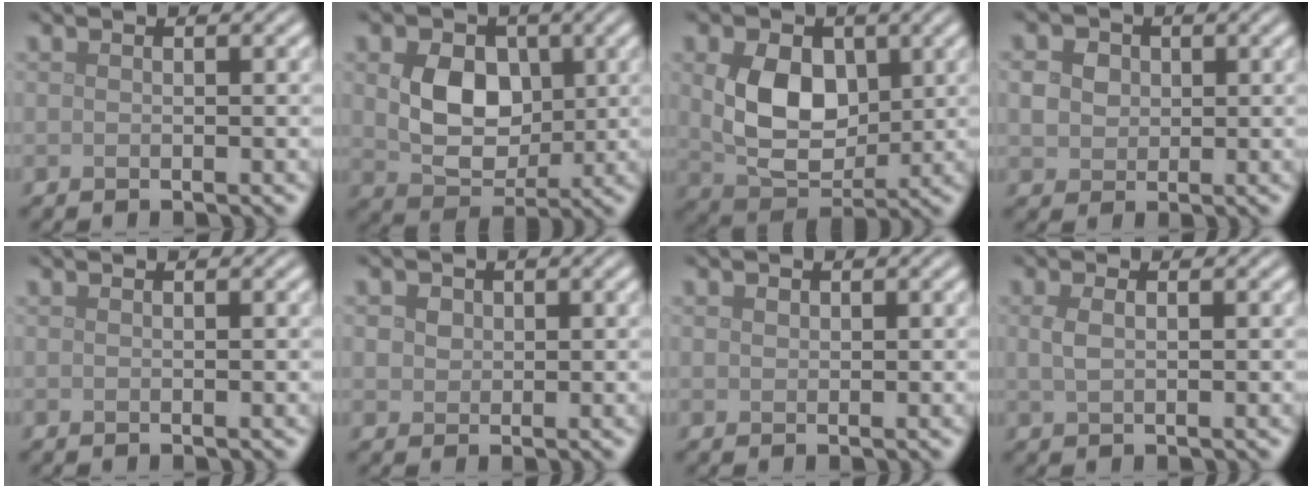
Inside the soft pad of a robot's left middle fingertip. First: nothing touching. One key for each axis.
{"total": 5.7, "fx": 1.0, "fy": 4.3, "fz": 3.7, "tx": -0.071, "ty": -0.007, "tz": 0.017}
{"total": 6.7, "fx": 1.0, "fy": 4.6, "fz": 4.7, "tx": -0.093, "ty": -0.007, "tz": 0.024}
{"total": 4.6, "fx": 1.4, "fy": 3.7, "fz": 2.3, "tx": -0.049, "ty": 0.017, "tz": 0.015}
{"total": 0.0}
{"total": 2.4, "fx": 1.0, "fy": 1.9, "fz": 1.1, "tx": -0.024, "ty": 0.006, "tz": 0.016}
{"total": 0.6, "fx": 0.3, "fy": 0.5, "fz": 0.2, "tx": -0.004, "ty": -0.001, "tz": 0.006}
{"total": 1.4, "fx": 0.3, "fy": 0.7, "fz": 1.1, "tx": -0.031, "ty": -0.001, "tz": 0.009}